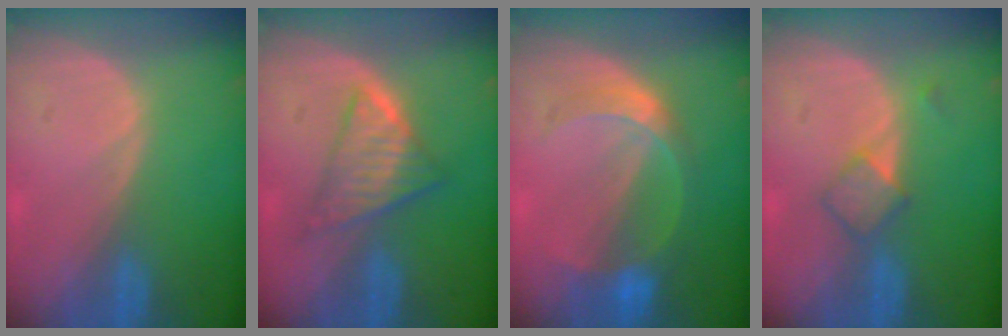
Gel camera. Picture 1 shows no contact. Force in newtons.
{"total": 6.0, "press": 5.7, "slide": 2.1}
{"total": 6.3, "press": 5.6, "slide": 3.0}
{"total": 3.1, "press": 3.1, "slide": 0.2}